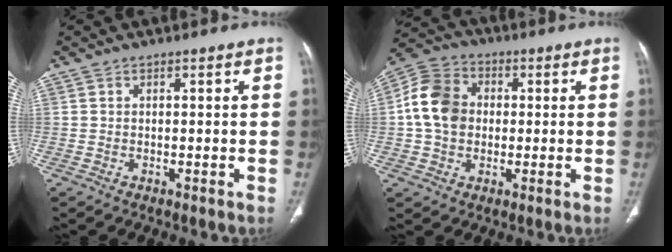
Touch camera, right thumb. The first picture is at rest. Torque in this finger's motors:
{"motor_torque": [0.95, 0.90, 0.78, -0.88, 0.27]}